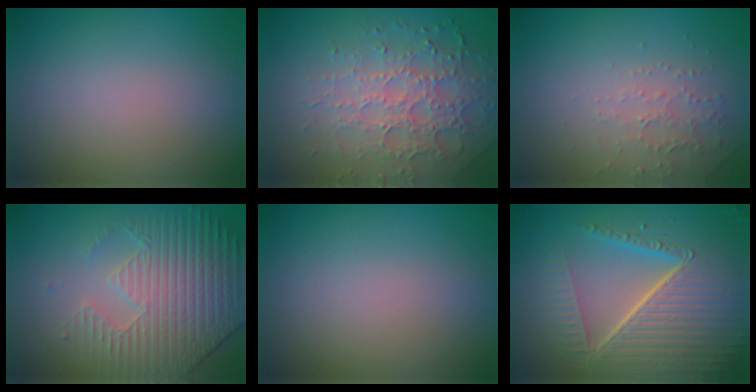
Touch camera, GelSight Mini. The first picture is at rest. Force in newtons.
{"total": 4.9, "press": 4.3, "slide": 2.3}
{"total": 1.9, "press": 1.8, "slide": 0.6}
{"total": 5.1, "press": 4.8, "slide": 1.6}
{"total": 0.0}
{"total": 10.4, "press": 6.7, "slide": 7.9}